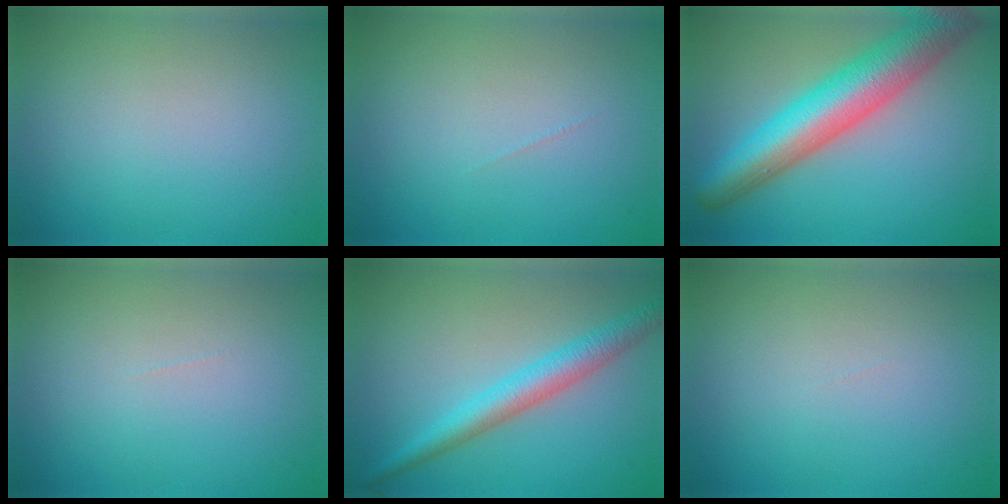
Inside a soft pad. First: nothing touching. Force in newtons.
{"total": 0.0}
{"total": 9.1, "press": 9.1, "slide": 0.2}
{"total": 0.0}
{"total": 3.9, "press": 3.9, "slide": 0.1}
{"total": 0.0}